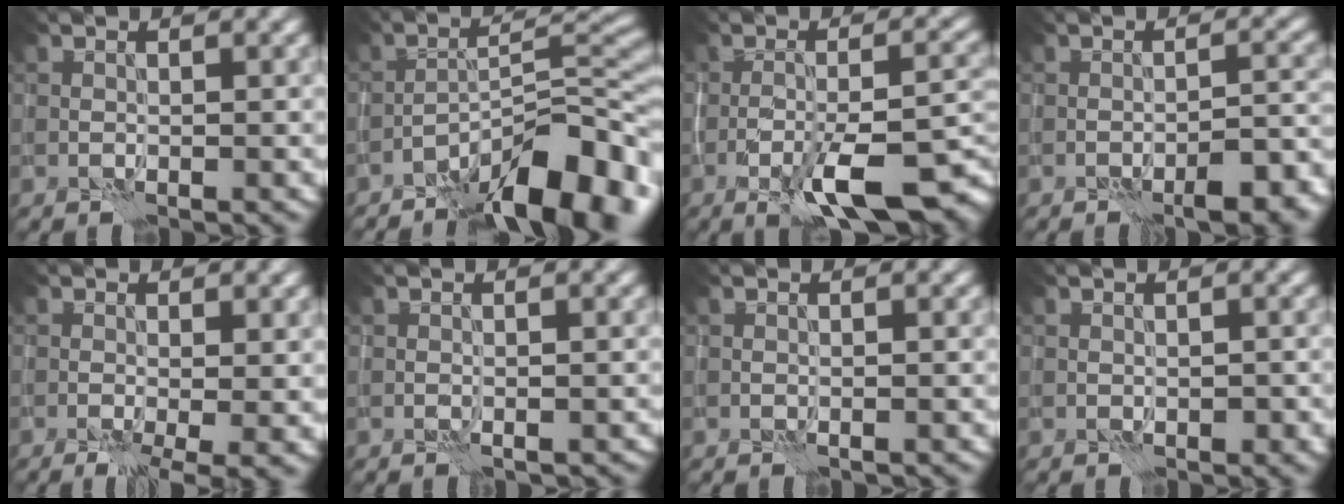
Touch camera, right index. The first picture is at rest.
{"total": 11.4, "force": [-7.3, 3.6, 8.0], "torque": [-0.111, 0.014, -0.130]}
{"total": 9.3, "force": [-4.3, 2.8, 7.7], "torque": [-0.130, -0.006, -0.074]}
{"total": 5.6, "force": [-3.5, 1.7, 4.1], "torque": [-0.057, 0.007, -0.046]}
{"total": 4.3, "force": [-1.6, 1.2, 3.7], "torque": [-0.062, -0.009, -0.021]}
{"total": 1.4, "force": [-0.9, 0.5, 0.9], "torque": [-0.017, -0.001, -0.013]}
{"total": 0.5, "force": [-0.4, 0.1, 0.4], "torque": [-0.007, -0.001, -0.007]}
{"total": 1.2, "force": [-0.3, 0.6, 1.0], "torque": [-0.015, 0.001, -0.003]}